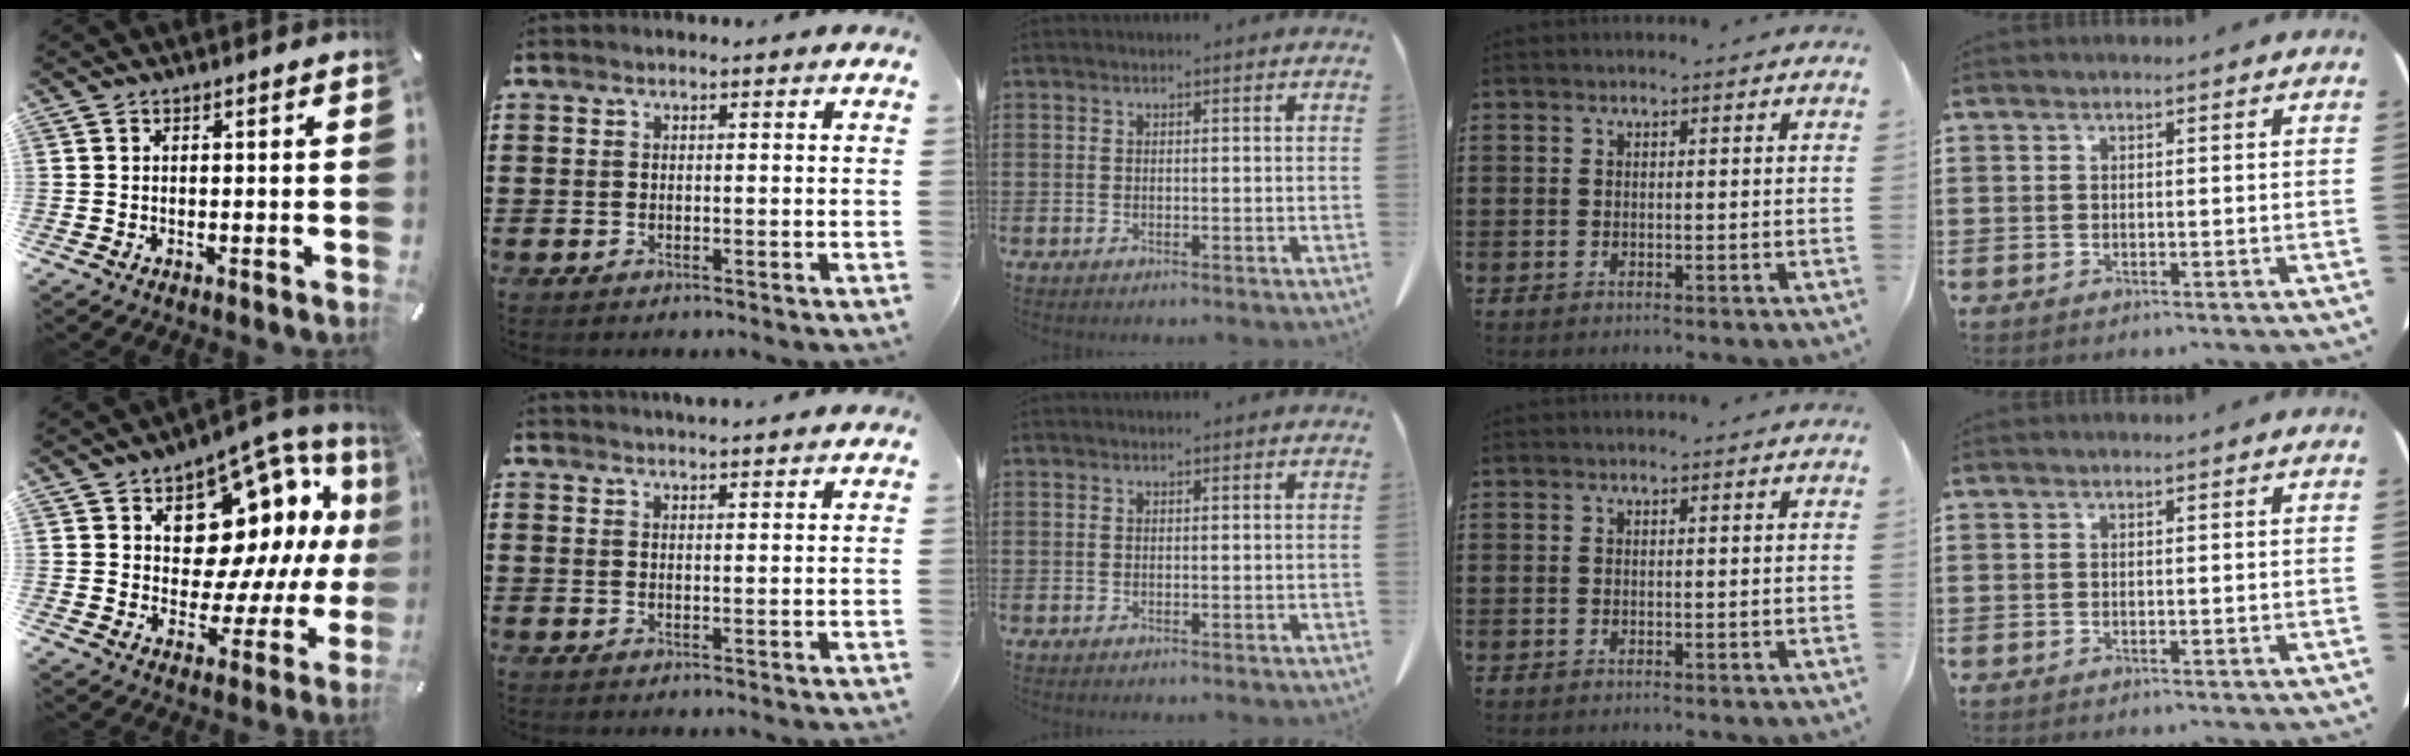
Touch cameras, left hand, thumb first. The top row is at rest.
{"thumb": {"total": 15.4, "force": [6.9, 10.3, 9.1], "torque": [-0.123, -0.058, 0.127]}, "index": {"total": 2.3, "force": [2.3, -0.2, 0.0], "torque": [-0.005, -0.006, 0.045]}}